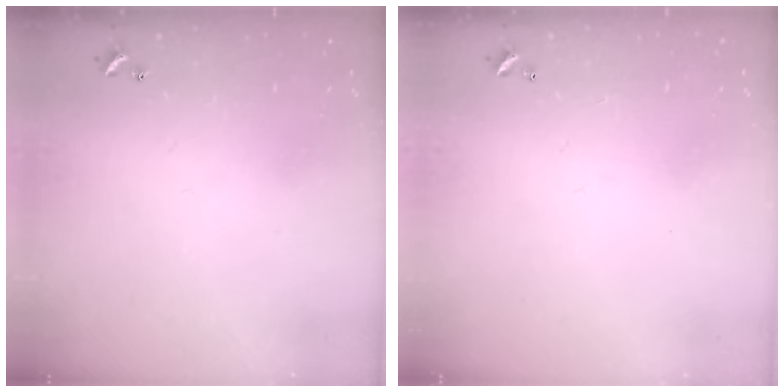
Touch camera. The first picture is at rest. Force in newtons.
{"total": 2.8, "press": 2.8, "slide": 0.1}